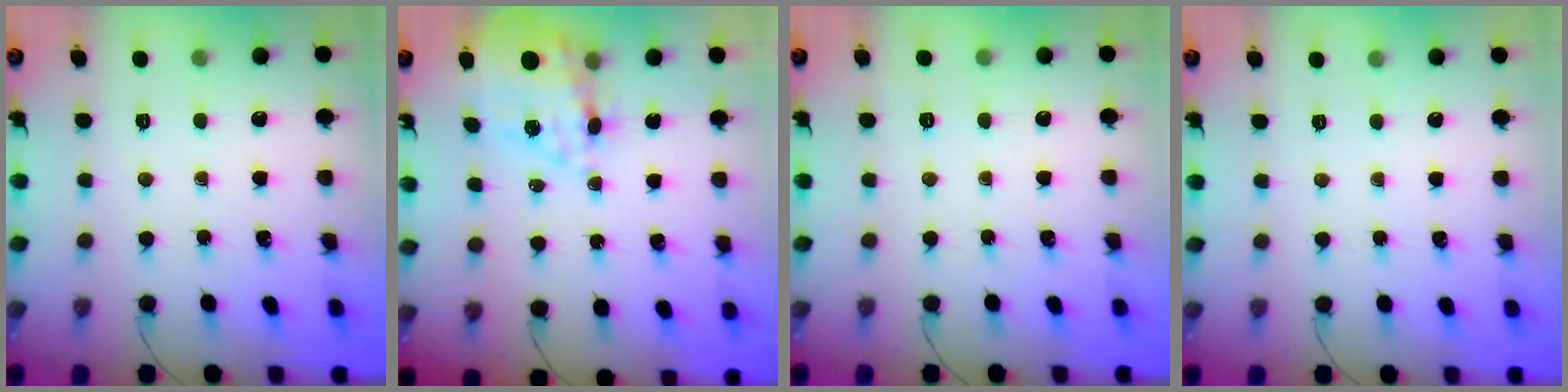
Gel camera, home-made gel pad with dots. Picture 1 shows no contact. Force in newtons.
{"total": 11.2, "press": 10.7, "slide": 3.3}
{"total": 2.0, "press": 1.6, "slide": 1.2}
{"total": 2.5, "press": 2.4, "slide": 0.5}